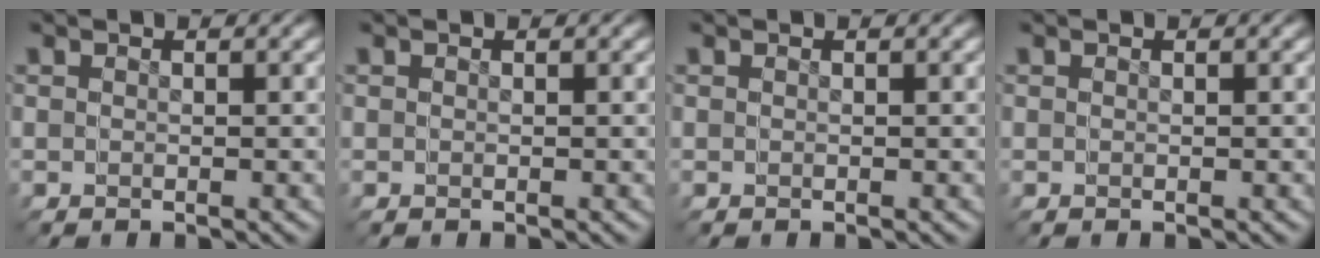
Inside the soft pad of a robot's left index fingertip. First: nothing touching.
{"total": 0.0}
{"total": 0.0}
{"total": 0.0}